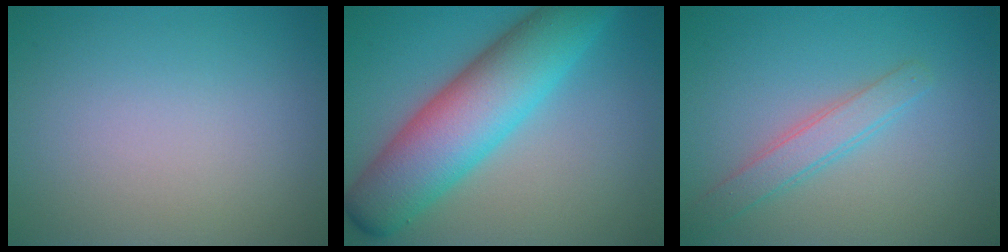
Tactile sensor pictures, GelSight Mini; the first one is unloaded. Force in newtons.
{"total": 9.8, "press": 9.8, "slide": 0.2}
{"total": 2.5, "press": 2.5, "slide": 0.1}